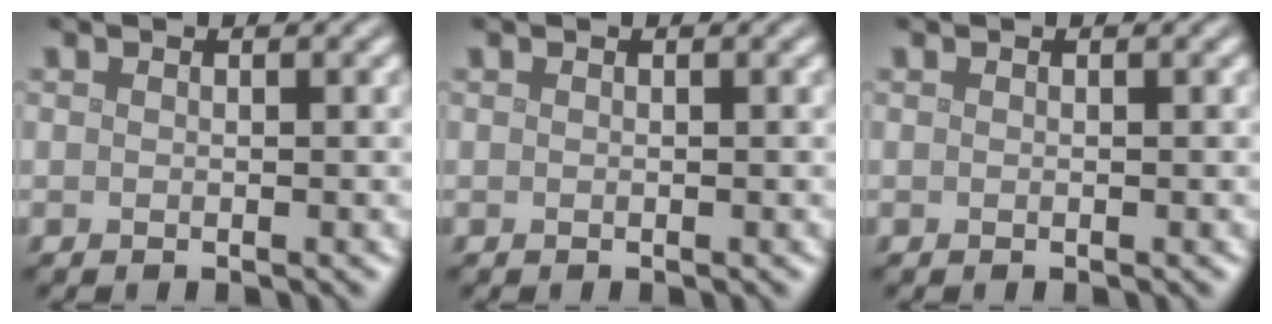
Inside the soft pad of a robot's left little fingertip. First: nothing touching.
{"total": 0.0}
{"total": 0.0}